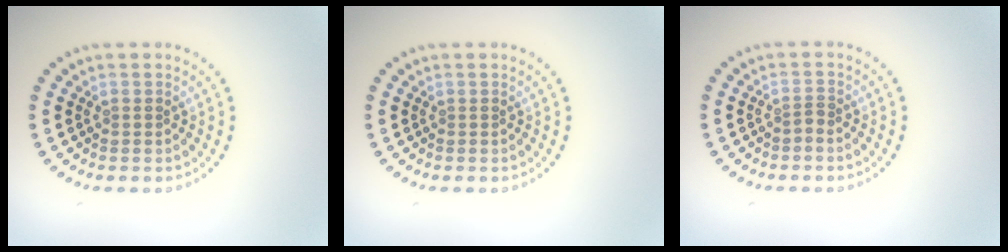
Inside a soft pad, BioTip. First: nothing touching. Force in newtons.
{"total": 0.0}
{"total": 0.5, "press": 0.2, "slide": 0.5}